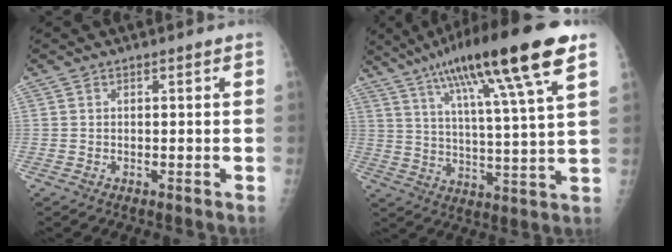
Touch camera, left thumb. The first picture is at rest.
{"total": 21.3, "force": [12.1, 2.0, 17.4], "torque": [-0.283, -0.022, 0.193]}